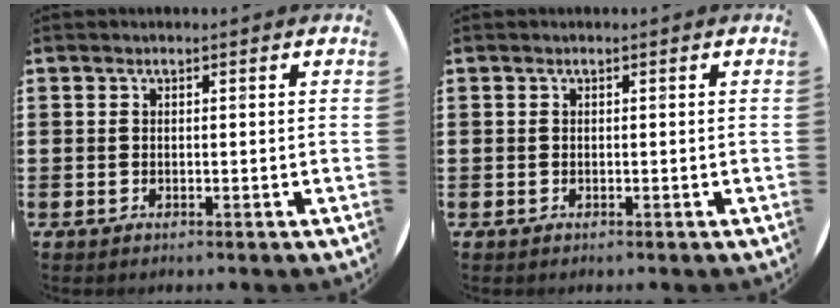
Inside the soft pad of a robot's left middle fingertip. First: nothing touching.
{"total": 0.0}